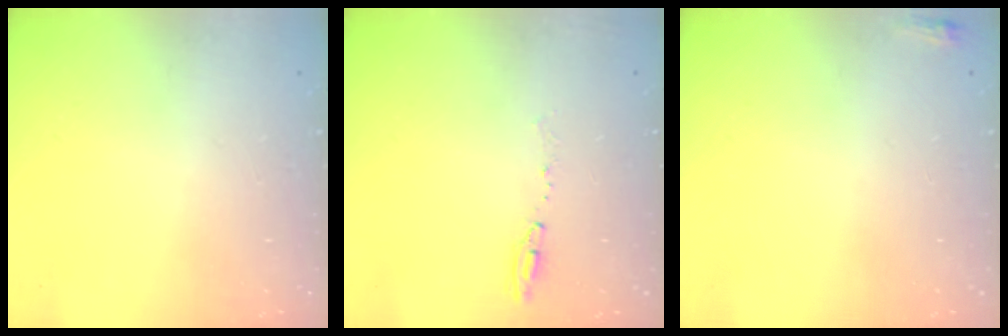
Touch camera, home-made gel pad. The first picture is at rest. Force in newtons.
{"total": 5.7, "press": 5.7, "slide": 0.7}
{"total": 3.2, "press": 2.9, "slide": 1.3}